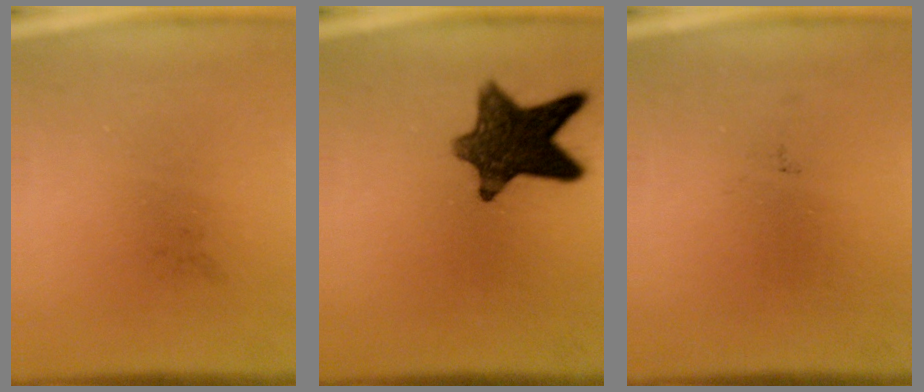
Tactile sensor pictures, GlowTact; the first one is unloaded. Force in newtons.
{"total": 11.5}
{"total": 0.0}